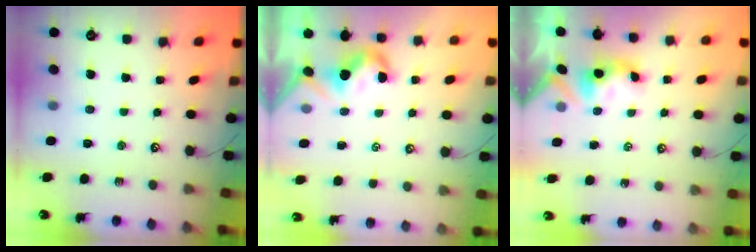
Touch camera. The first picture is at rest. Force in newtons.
{"total": 2.0, "press": 1.9, "slide": 0.6}
{"total": 2.9, "press": 2.9, "slide": 0.6}